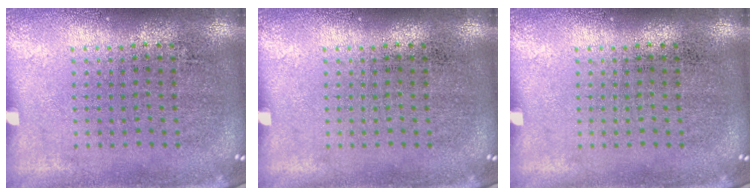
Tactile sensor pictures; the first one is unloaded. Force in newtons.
{"total": 0.0}
{"total": 0.0}